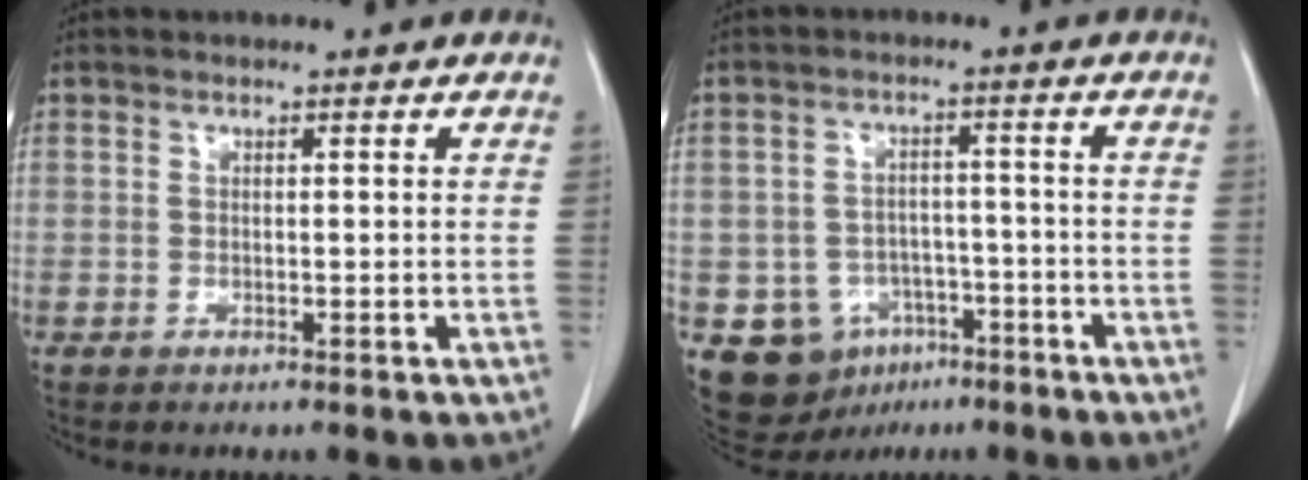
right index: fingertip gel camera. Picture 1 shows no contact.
{"total": 9.5, "force": [-4.2, 8.1, 2.7], "torque": [-0.050, 0.017, -0.052]}